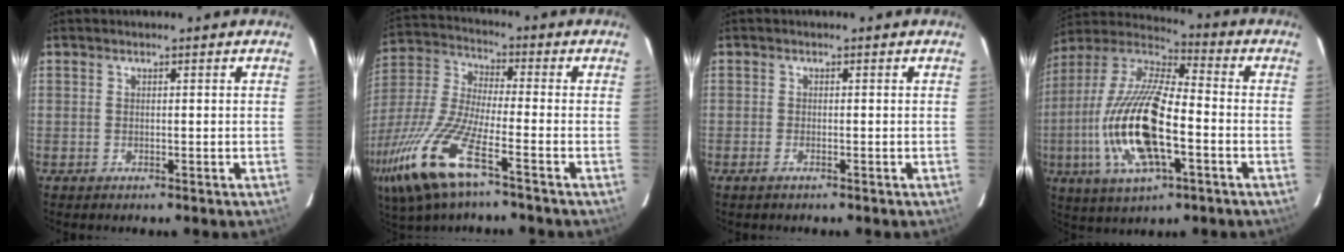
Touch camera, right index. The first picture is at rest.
{"total": 19.6, "force": [-10.8, 4.5, 15.7], "torque": [-0.349, -0.045, -0.218]}
{"total": 1.0, "force": [-0.8, 0.2, 0.6], "torque": [-0.016, -0.001, -0.016]}
{"total": 21.1, "force": [-5.4, 7.6, 18.9], "torque": [-0.389, -0.016, -0.107]}